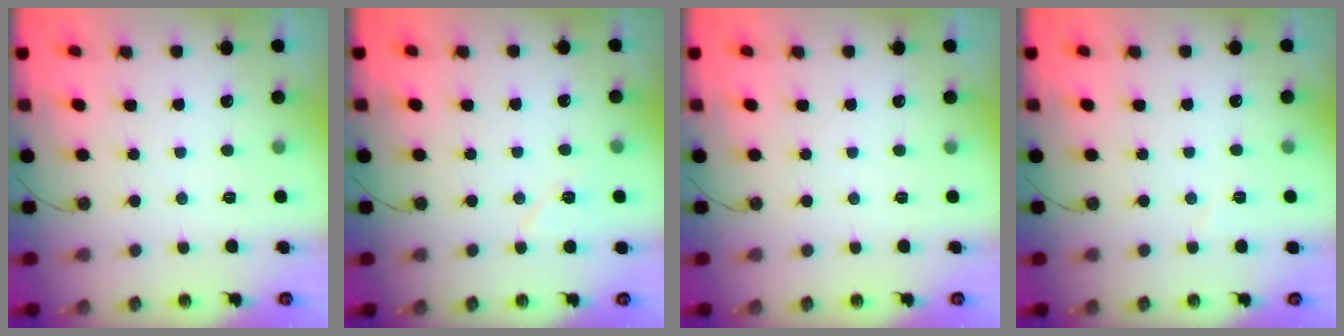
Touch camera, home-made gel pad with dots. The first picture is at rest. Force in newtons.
{"total": 9.1, "press": 3.6, "slide": 8.4}
{"total": 0.0}
{"total": 2.7, "press": 2.5, "slide": 1.1}